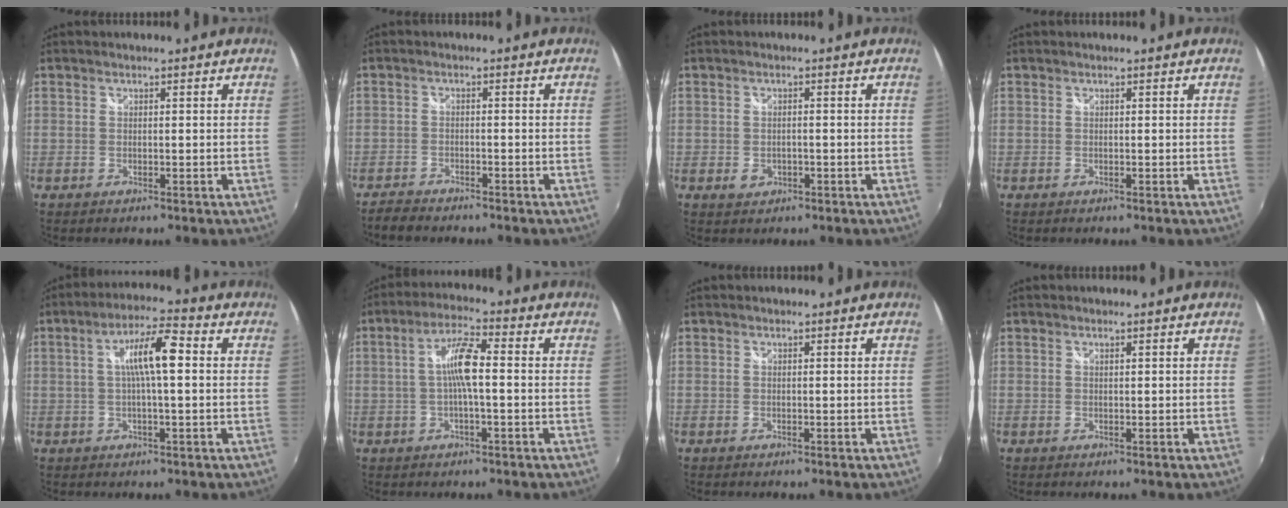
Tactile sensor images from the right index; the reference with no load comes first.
{"total": 3.9, "force": [-3.7, 0.8, 1.0], "torque": [-0.037, -0.014, -0.071]}
{"total": 2.6, "force": [-0.7, 2.0, 1.5], "torque": [-0.028, -0.003, -0.009]}
{"total": 0.0}
{"total": 8.5, "force": [1.0, 1.4, 8.3], "torque": [-0.147, 0.013, 0.017]}
{"total": 6.9, "force": [-0.3, 1.1, 6.9], "torque": [-0.136, 0.012, -0.005]}
{"total": 0.0}
{"total": 0.0}